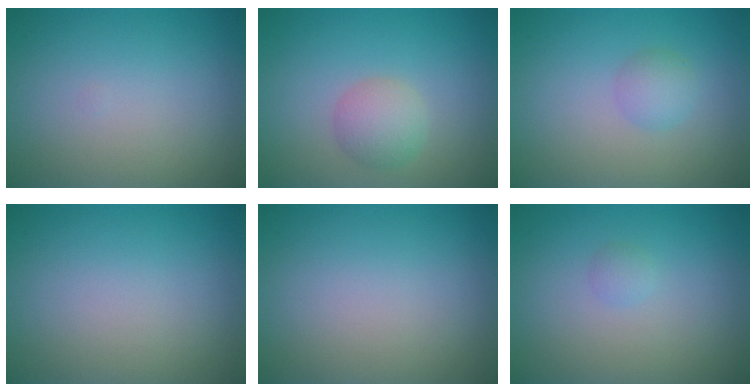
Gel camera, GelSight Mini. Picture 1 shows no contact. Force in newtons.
{"total": 2.6, "press": 2.6, "slide": 0.1}
{"total": 1.7, "press": 1.7, "slide": 0.0}
{"total": 0.0}
{"total": 0.0}
{"total": 0.7, "press": 0.7, "slide": 0.0}